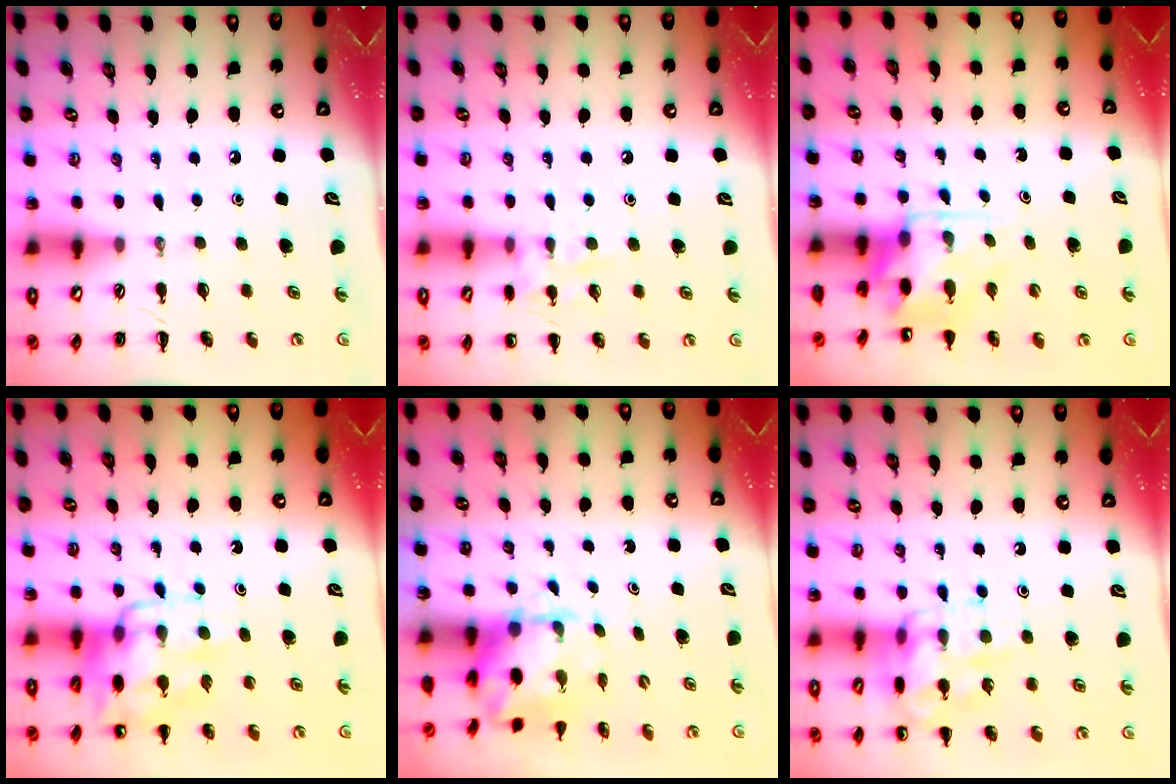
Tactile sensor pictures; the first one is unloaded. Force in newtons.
{"total": 7.8, "press": 7.8, "slide": 0.7}
{"total": 5.0, "press": 4.9, "slide": 1.0}
{"total": 12.6, "press": 12.3, "slide": 2.8}
{"total": 4.0, "press": 3.9, "slide": 0.7}
{"total": 13.8, "press": 13.8, "slide": 0.9}